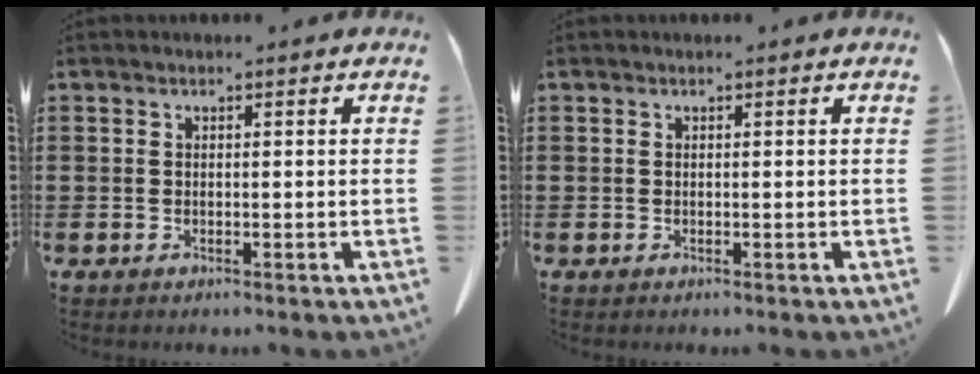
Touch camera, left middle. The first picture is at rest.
{"total": 0.0}